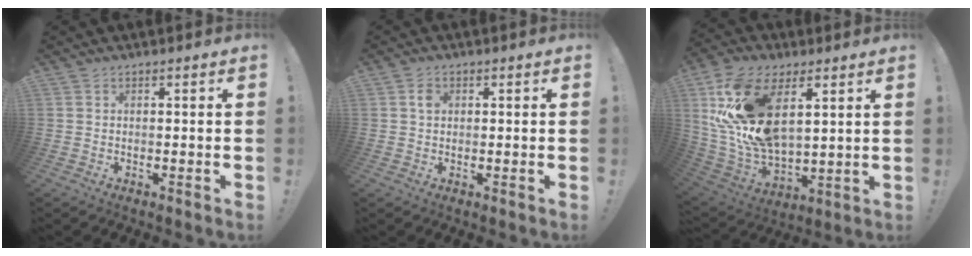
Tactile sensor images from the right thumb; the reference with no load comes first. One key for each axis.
{"total": 2.0, "fx": 0.5, "fy": 1.6, "fz": 1.1, "tx": -0.003, "ty": -0.002, "tz": 0.003}
{"total": 22.7, "fx": 8.7, "fy": 13.4, "fz": 16.1, "tx": -0.330, "ty": -0.034, "tz": 0.165}